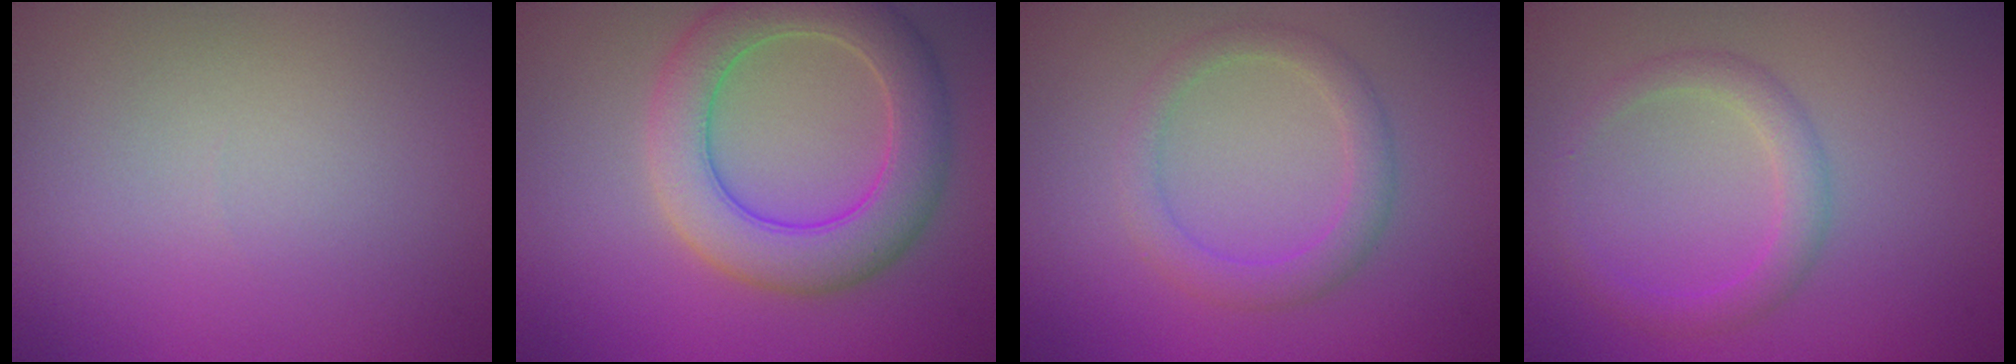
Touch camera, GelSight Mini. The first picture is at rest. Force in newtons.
{"total": 6.5, "press": 6.5, "slide": 0.6}
{"total": 2.7, "press": 2.6, "slide": 0.3}
{"total": 2.4, "press": 2.4, "slide": 0.0}